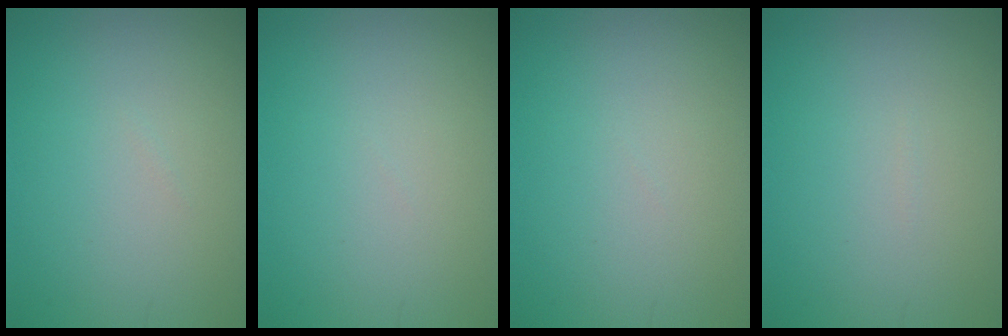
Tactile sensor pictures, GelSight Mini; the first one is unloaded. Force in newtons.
{"total": 0.0}
{"total": 0.0}
{"total": 0.0}